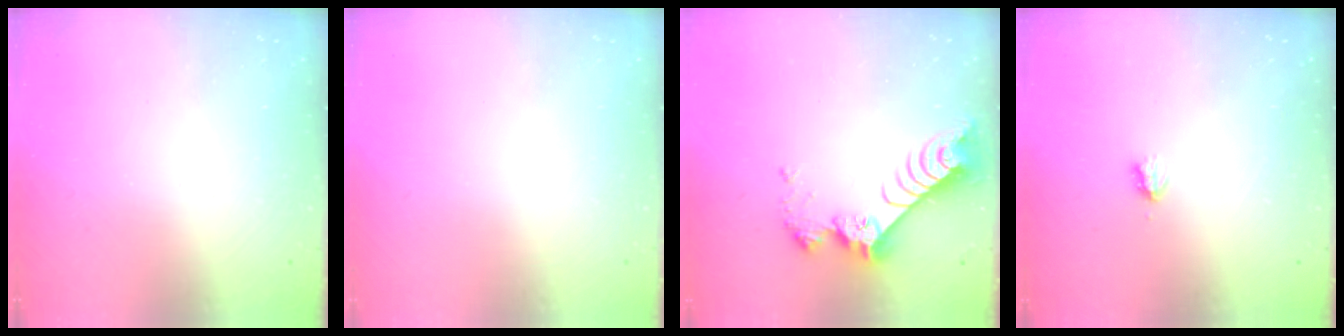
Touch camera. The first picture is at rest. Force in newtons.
{"total": 0.0}
{"total": 9.4, "press": 9.3, "slide": 0.8}
{"total": 1.9, "press": 1.8, "slide": 0.4}